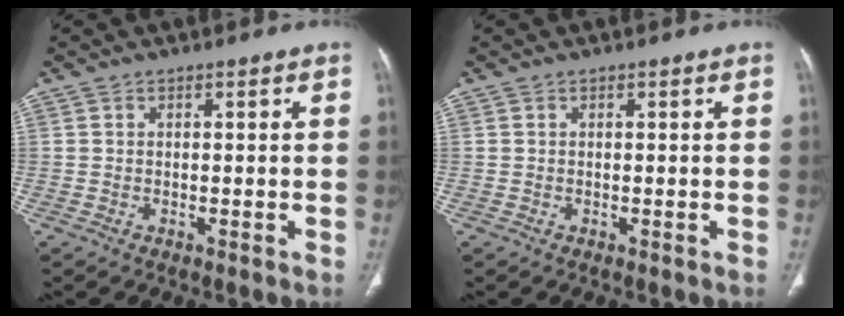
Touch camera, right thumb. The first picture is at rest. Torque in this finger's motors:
{"motor_torque": [-0.26, 0.22, 0.13, -0.09, 0.00]}